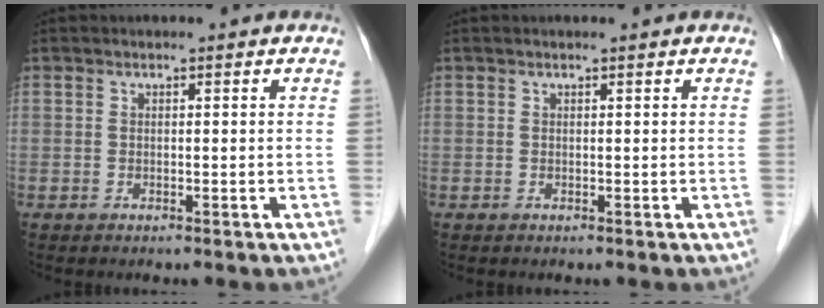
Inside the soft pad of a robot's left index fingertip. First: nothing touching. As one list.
[{"total": 0.0}]